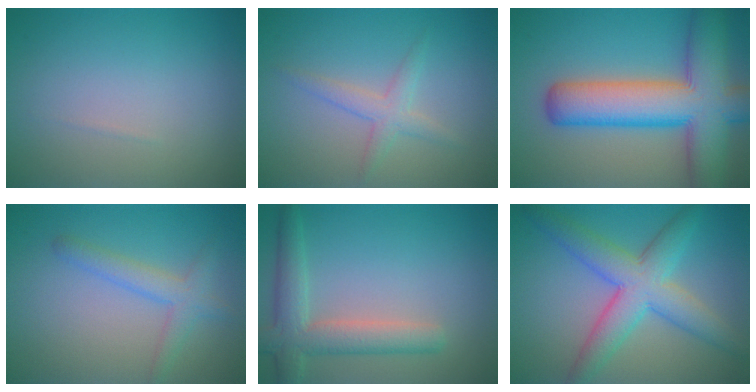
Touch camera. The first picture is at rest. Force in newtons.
{"total": 2.2, "press": 2.2, "slide": 0.1}
{"total": 11.5, "press": 11.5, "slide": 0.5}
{"total": 2.8, "press": 2.8, "slide": 0.2}
{"total": 4.6, "press": 4.6, "slide": 0.4}
{"total": 6.7, "press": 6.7, "slide": 0.2}